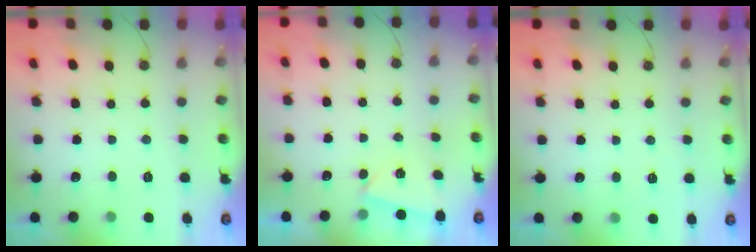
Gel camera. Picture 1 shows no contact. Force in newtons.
{"total": 2.7, "press": 1.7, "slide": 2.1}
{"total": 1.7, "press": 1.7, "slide": 0.4}